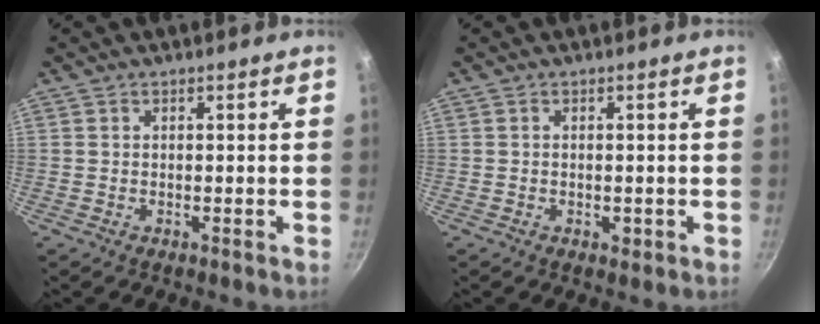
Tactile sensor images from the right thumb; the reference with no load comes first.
{"total": 1.3, "force": [-0.4, 0.7, 1.0], "torque": [-0.014, -0.001, -0.005]}